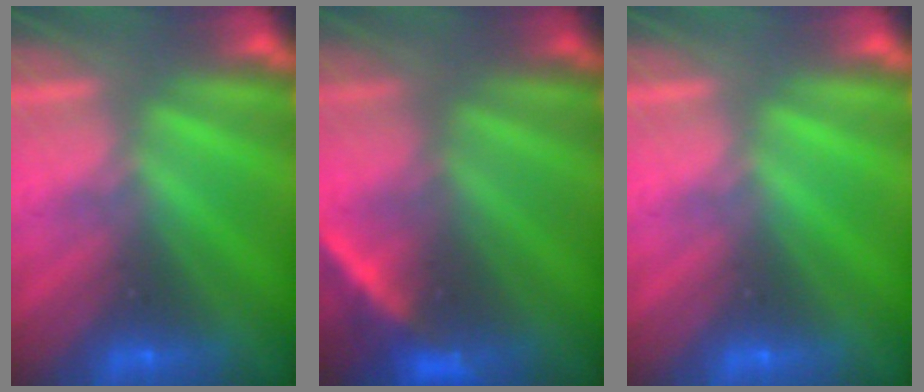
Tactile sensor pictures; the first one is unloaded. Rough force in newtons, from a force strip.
{"total": 2.2}
{"total": 0.0}